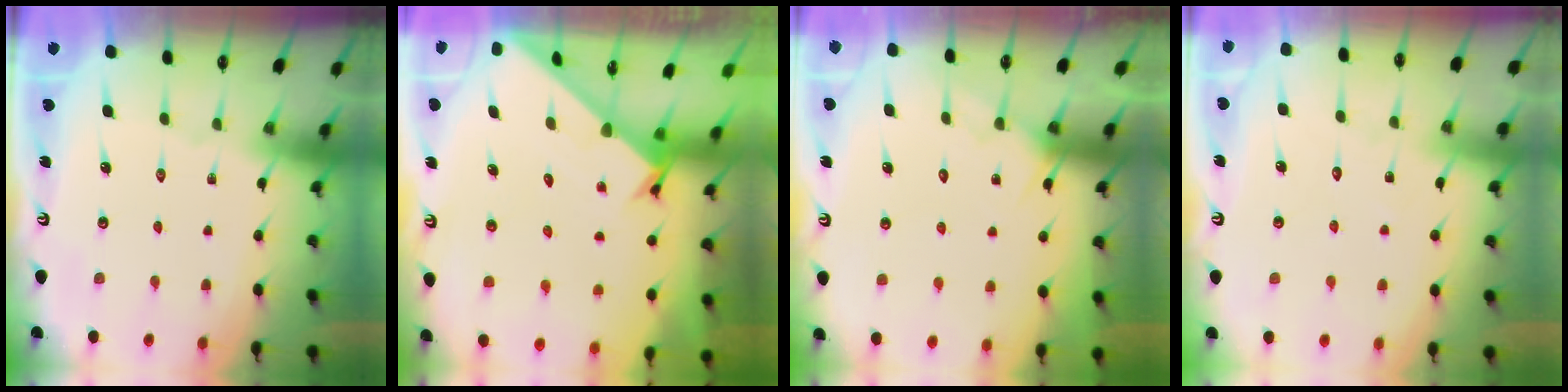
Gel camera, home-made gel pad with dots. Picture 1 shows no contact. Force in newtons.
{"total": 1.6, "press": 1.6, "slide": 0.1}
{"total": 6.6, "press": 6.6, "slide": 0.5}
{"total": 3.1, "press": 3.1, "slide": 0.3}